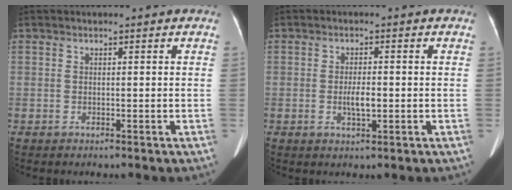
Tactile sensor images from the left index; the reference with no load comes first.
{"total": 2.8, "force": [-0.6, 0.7, 2.6], "torque": [-0.052, 0.000, -0.009]}